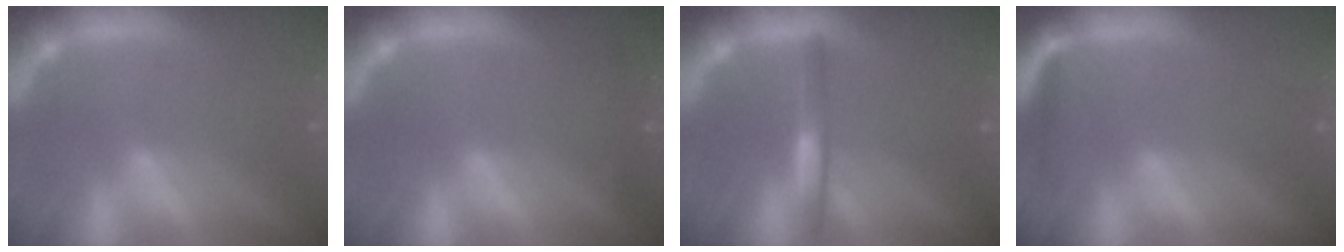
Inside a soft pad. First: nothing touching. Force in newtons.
{"total": 1.4}
{"total": 2.5}
{"total": 2.5}